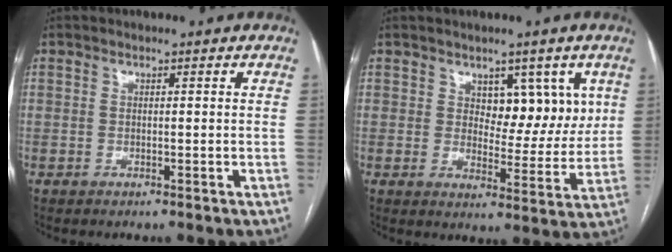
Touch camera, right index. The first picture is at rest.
{"total": 7.0, "force": [3.1, 4.1, 4.8], "torque": [-0.049, 0.006, 0.051]}